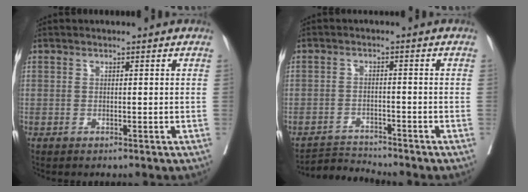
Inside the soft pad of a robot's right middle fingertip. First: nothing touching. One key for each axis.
{"total": 3.9, "fx": -3.5, "fy": -0.9, "fz": -1.4, "tx": 0.025, "ty": -0.009, "tz": -0.059}